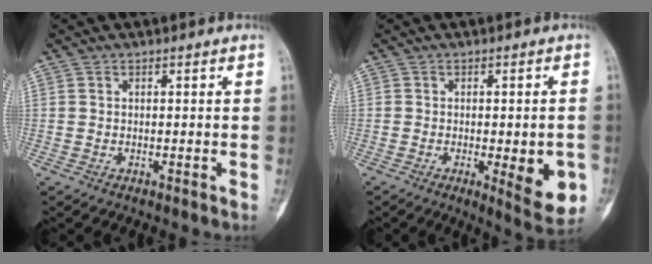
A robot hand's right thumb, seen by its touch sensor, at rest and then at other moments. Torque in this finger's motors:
{"motor_torque": [-0.10, 0.32, -0.13, 0.12, -0.08]}